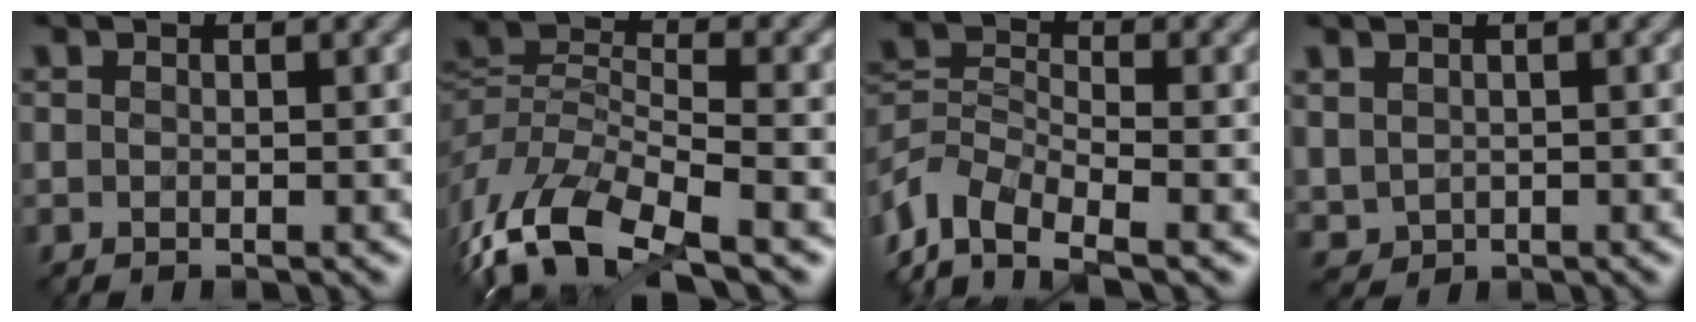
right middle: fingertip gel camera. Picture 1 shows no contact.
{"total": 10.4, "force": [-6.6, 3.9, 7.1], "torque": [-0.149, -0.009, -0.137]}
{"total": 6.0, "force": [-4.3, 2.6, 3.2], "torque": [-0.063, -0.002, -0.097]}
{"total": 1.2, "force": [0.7, 0.9, 0.2], "torque": [-0.010, -0.003, 0.021]}